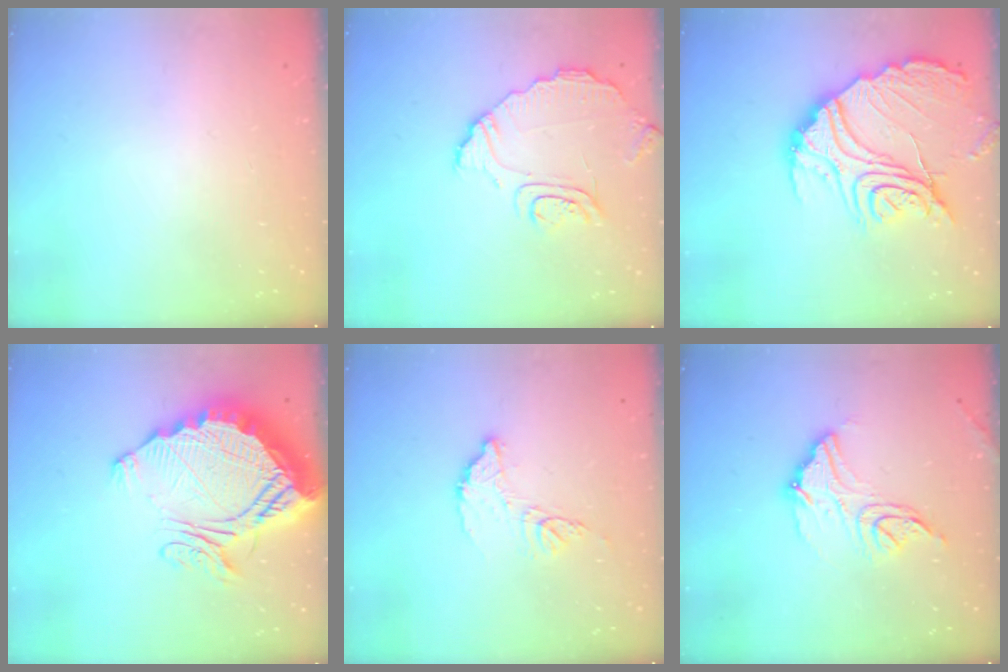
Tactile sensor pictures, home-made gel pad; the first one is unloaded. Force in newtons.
{"total": 9.5, "press": 9.5, "slide": 1.1}
{"total": 22.1, "press": 22.0, "slide": 1.8}
{"total": 22.0, "press": 21.9, "slide": 1.7}
{"total": 8.9, "press": 8.9, "slide": 0.6}
{"total": 12.8, "press": 12.8, "slide": 0.7}